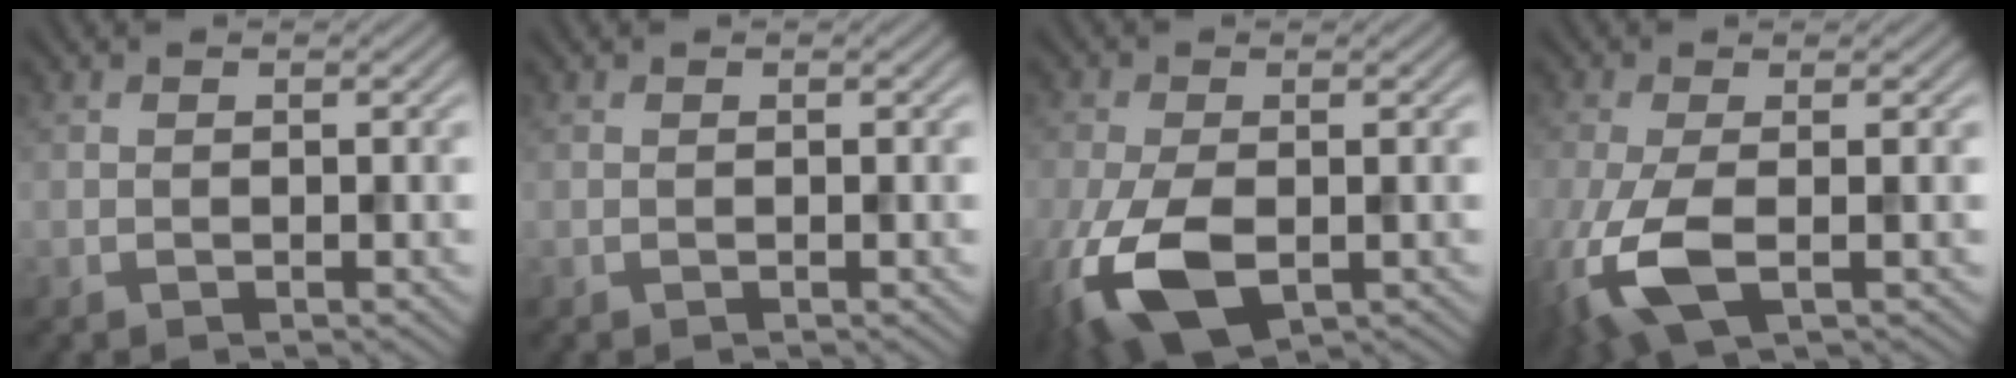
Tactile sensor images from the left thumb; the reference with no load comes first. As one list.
[{"total": 0.0}, {"total": 10.7, "force": [-3.7, 5.7, 8.2], "torque": [-0.206, -0.032, -0.061]}, {"total": 8.3, "force": [-2.4, 3.3, 7.2], "torque": [-0.182, -0.020, -0.048]}]